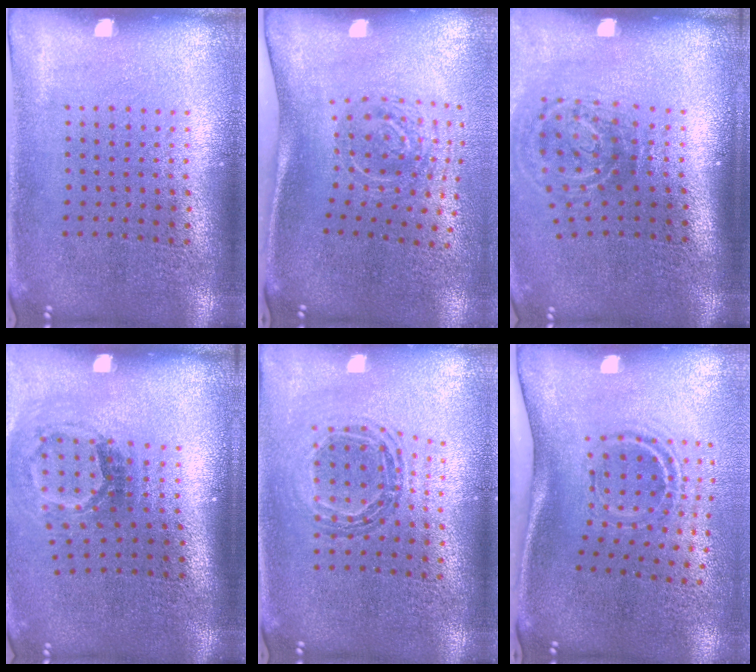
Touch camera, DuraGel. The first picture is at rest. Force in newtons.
{"total": 2.0, "press": 1.3, "slide": 1.5}
{"total": 2.0, "press": 1.2, "slide": 1.6}
{"total": 1.8, "press": 1.1, "slide": 1.4}
{"total": 0.9, "press": 0.9, "slide": 0.2}
{"total": 2.1, "press": 1.2, "slide": 1.7}